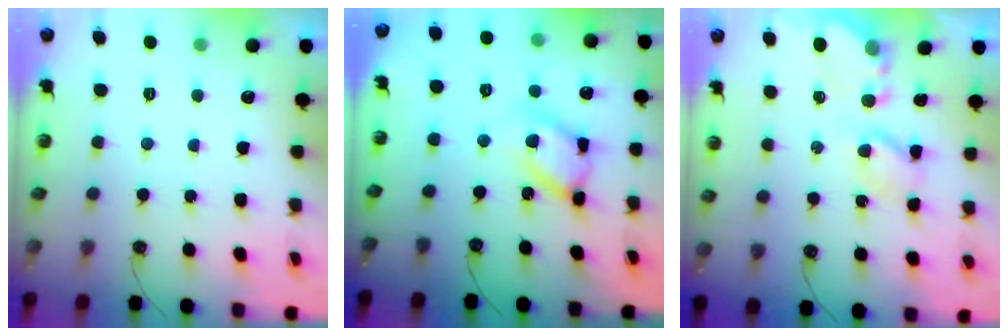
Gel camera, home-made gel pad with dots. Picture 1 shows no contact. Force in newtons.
{"total": 14.7, "press": 14.7, "slide": 1.2}
{"total": 5.3, "press": 5.3, "slide": 0.4}